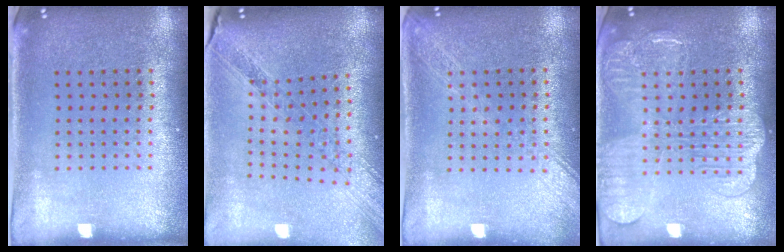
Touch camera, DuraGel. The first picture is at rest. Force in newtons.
{"total": 1.2, "press": 1.2, "slide": 0.3}
{"total": 1.6, "press": 1.5, "slide": 0.6}
{"total": 2.8, "press": 2.8, "slide": 0.6}